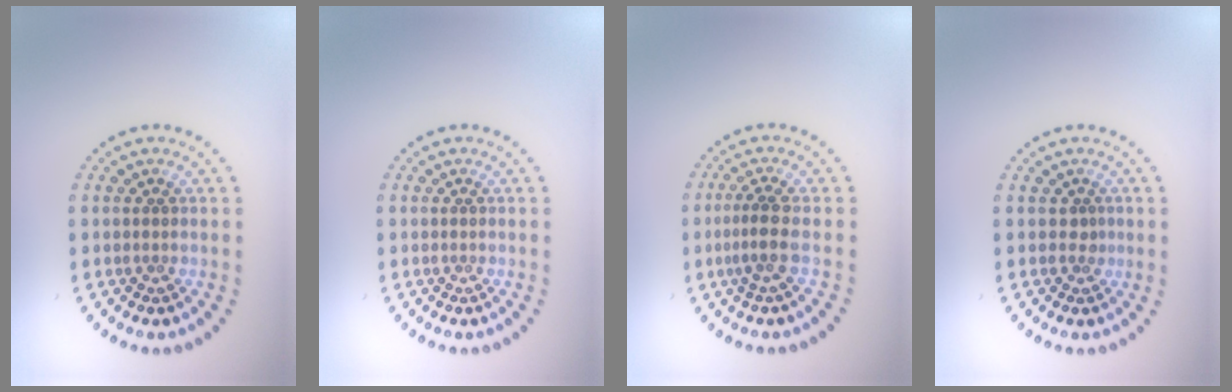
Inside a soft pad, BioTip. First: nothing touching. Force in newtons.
{"total": 0.0}
{"total": 2.2, "press": 1.5, "slide": 1.6}
{"total": 0.6, "press": 0.4, "slide": 0.5}